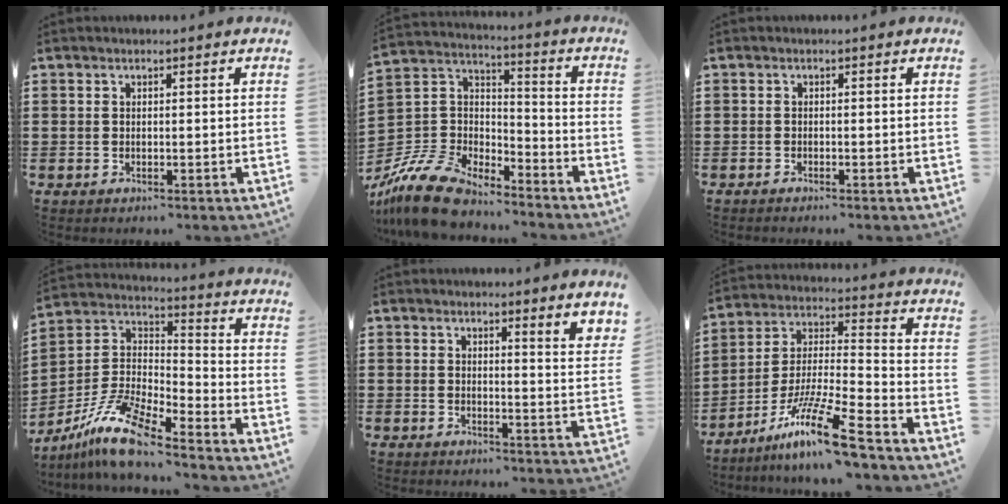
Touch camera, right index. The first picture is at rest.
{"total": 12.1, "force": [-10.5, 3.8, 4.6], "torque": [-0.127, 0.019, -0.214]}
{"total": 0.7, "force": [-0.7, -0.1, 0.1], "torque": [-0.003, -0.004, -0.013]}
{"total": 11.6, "force": [-9.2, 2.2, 6.7], "torque": [-0.159, 0.011, -0.188]}
{"total": 2.0, "force": [1.8, -0.5, 0.5], "torque": [-0.009, -0.010, 0.030]}
{"total": 13.8, "force": [-10.2, 0.6, 9.3], "torque": [-0.174, 0.013, -0.194]}